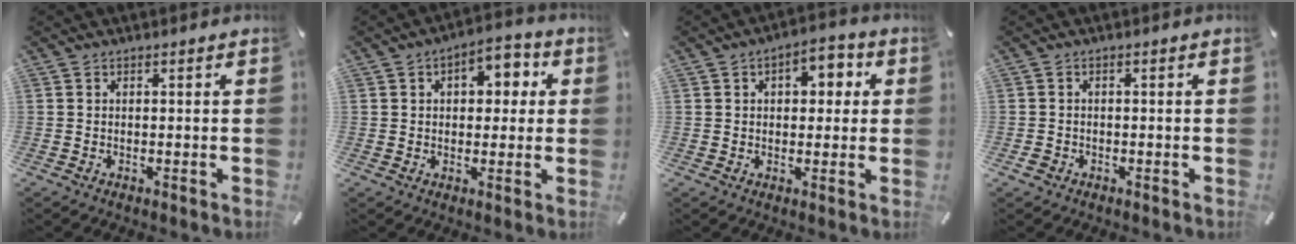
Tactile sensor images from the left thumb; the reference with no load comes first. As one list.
[{"total": 6.3, "force": [1.2, 4.6, 4.1], "torque": [-0.039, 0.000, 0.009]}, {"total": 5.3, "force": [0.8, 3.9, 3.5], "torque": [-0.034, 0.001, 0.002]}, {"total": 1.3, "force": [-0.7, 1.1, 0.3], "torque": [-0.005, 0.004, -0.015]}]